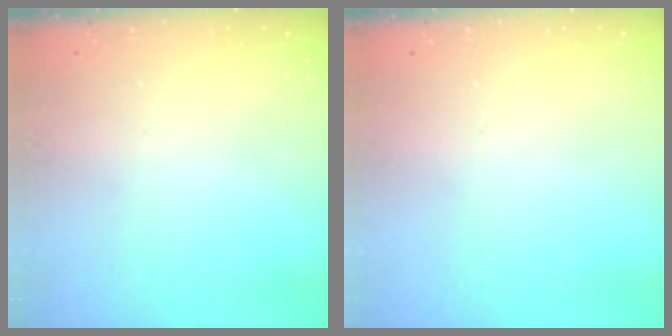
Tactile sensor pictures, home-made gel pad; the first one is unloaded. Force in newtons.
{"total": 0.0}